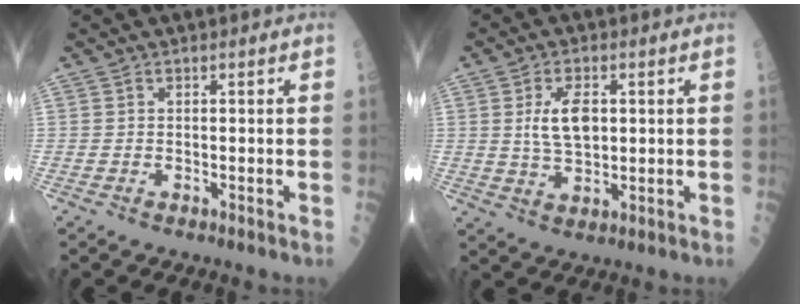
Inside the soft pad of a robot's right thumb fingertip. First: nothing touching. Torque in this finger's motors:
{"motor_torque": [0.00, 0.00, 0.12, 0.06, 0.04]}